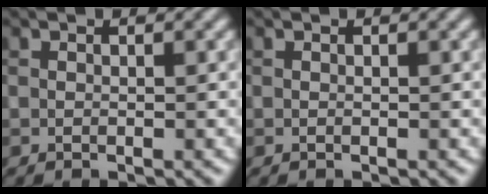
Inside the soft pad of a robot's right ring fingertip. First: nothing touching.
{"total": 0.0}